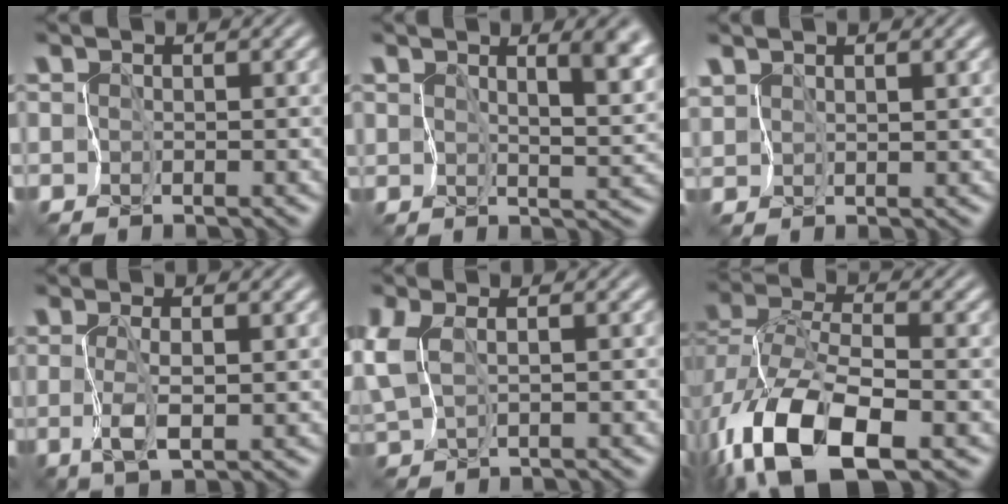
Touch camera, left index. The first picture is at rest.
{"total": 5.7, "force": [3.0, 2.4, 4.1], "torque": [-0.045, -0.005, 0.053]}
{"total": 1.5, "force": [1.5, 0.1, 0.3], "torque": [-0.008, 0.006, 0.035]}
{"total": 2.1, "force": [0.4, 0.3, 2.0], "torque": [-0.049, 0.001, 0.014]}
{"total": 2.9, "force": [0.4, 1.8, 2.2], "torque": [-0.069, -0.011, 0.014]}
{"total": 11.1, "force": [-5.0, 5.1, 8.6], "torque": [-0.183, -0.008, -0.087]}